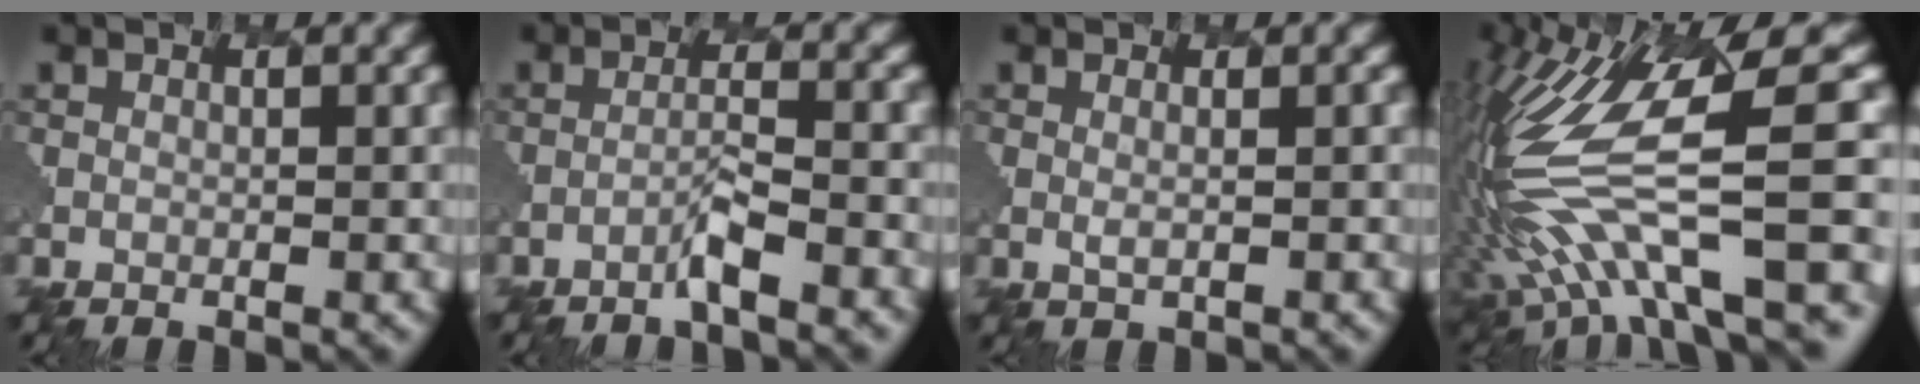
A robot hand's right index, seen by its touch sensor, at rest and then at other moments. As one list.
[{"total": 2.5, "force": [-1.5, -1.6, -1.1], "torque": [-0.017, 0.024, -0.056]}, {"total": 1.7, "force": [1.1, -0.9, -0.7], "torque": [0.010, 0.017, 0.001]}, {"total": 9.5, "force": [-0.5, 2.8, 9.1], "torque": [-0.225, 0.041, -0.038]}]